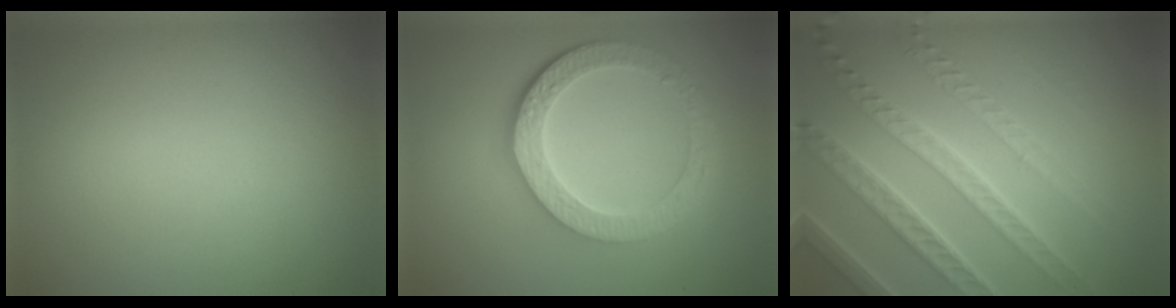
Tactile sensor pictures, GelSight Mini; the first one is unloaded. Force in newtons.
{"total": 6.0, "press": 4.5, "slide": 4.0}
{"total": 7.8, "press": 5.4, "slide": 5.6}